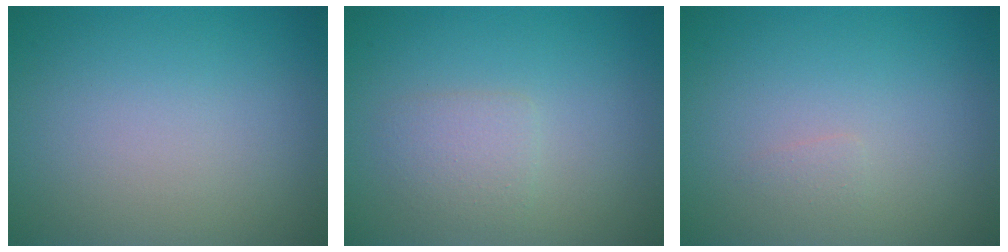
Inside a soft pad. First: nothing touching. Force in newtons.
{"total": 1.9, "press": 1.9, "slide": 0.0}
{"total": 0.6, "press": 0.6, "slide": 0.0}